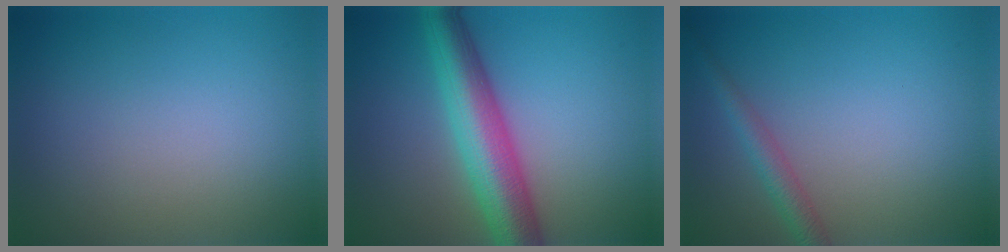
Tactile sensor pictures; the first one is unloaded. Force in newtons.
{"total": 7.5, "press": 7.5, "slide": 0.1}
{"total": 2.1, "press": 2.1, "slide": 0.1}